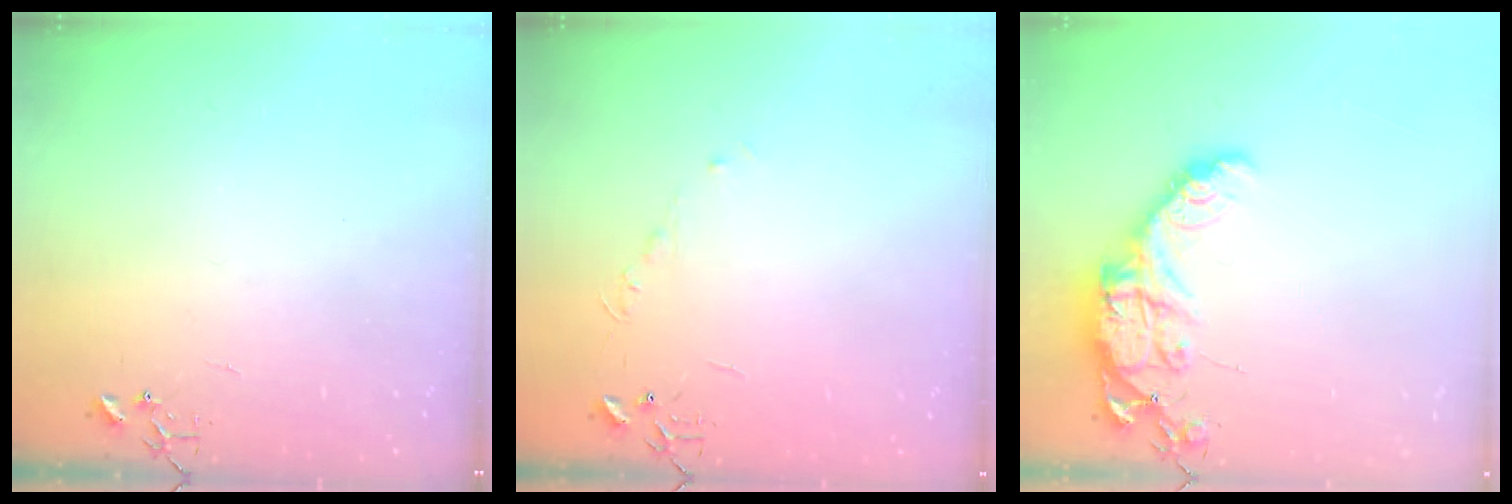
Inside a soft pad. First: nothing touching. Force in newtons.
{"total": 4.0, "press": 3.9, "slide": 0.5}
{"total": 14.7, "press": 14.6, "slide": 0.7}